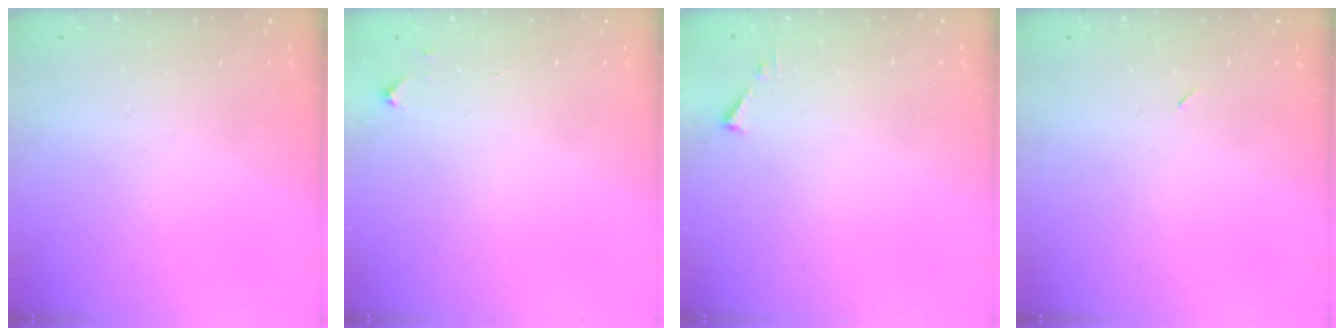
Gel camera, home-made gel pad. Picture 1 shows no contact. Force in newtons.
{"total": 3.3, "press": 3.2, "slide": 0.4}
{"total": 3.2, "press": 3.2, "slide": 0.4}
{"total": 2.2, "press": 1.8, "slide": 1.2}